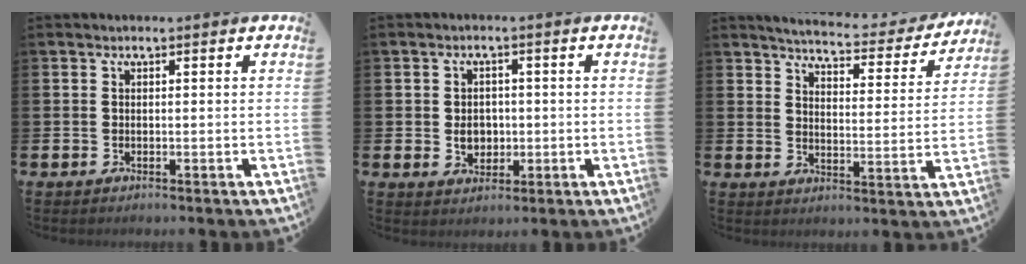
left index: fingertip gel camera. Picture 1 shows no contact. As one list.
[{"total": 3.1, "force": [-0.1, 2.6, 1.7], "torque": [-0.016, 0.000, -0.011]}, {"total": 4.8, "force": [4.5, 0.6, 1.3], "torque": [-0.044, -0.035, 0.072]}]